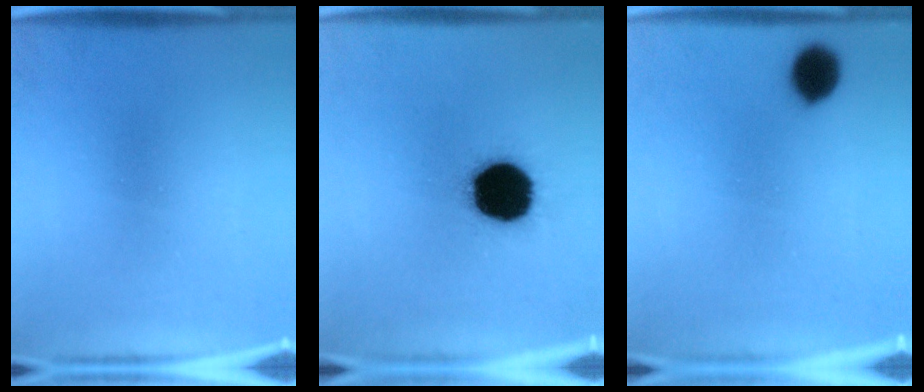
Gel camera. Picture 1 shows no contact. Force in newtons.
{"total": 19.6}
{"total": 6.7}